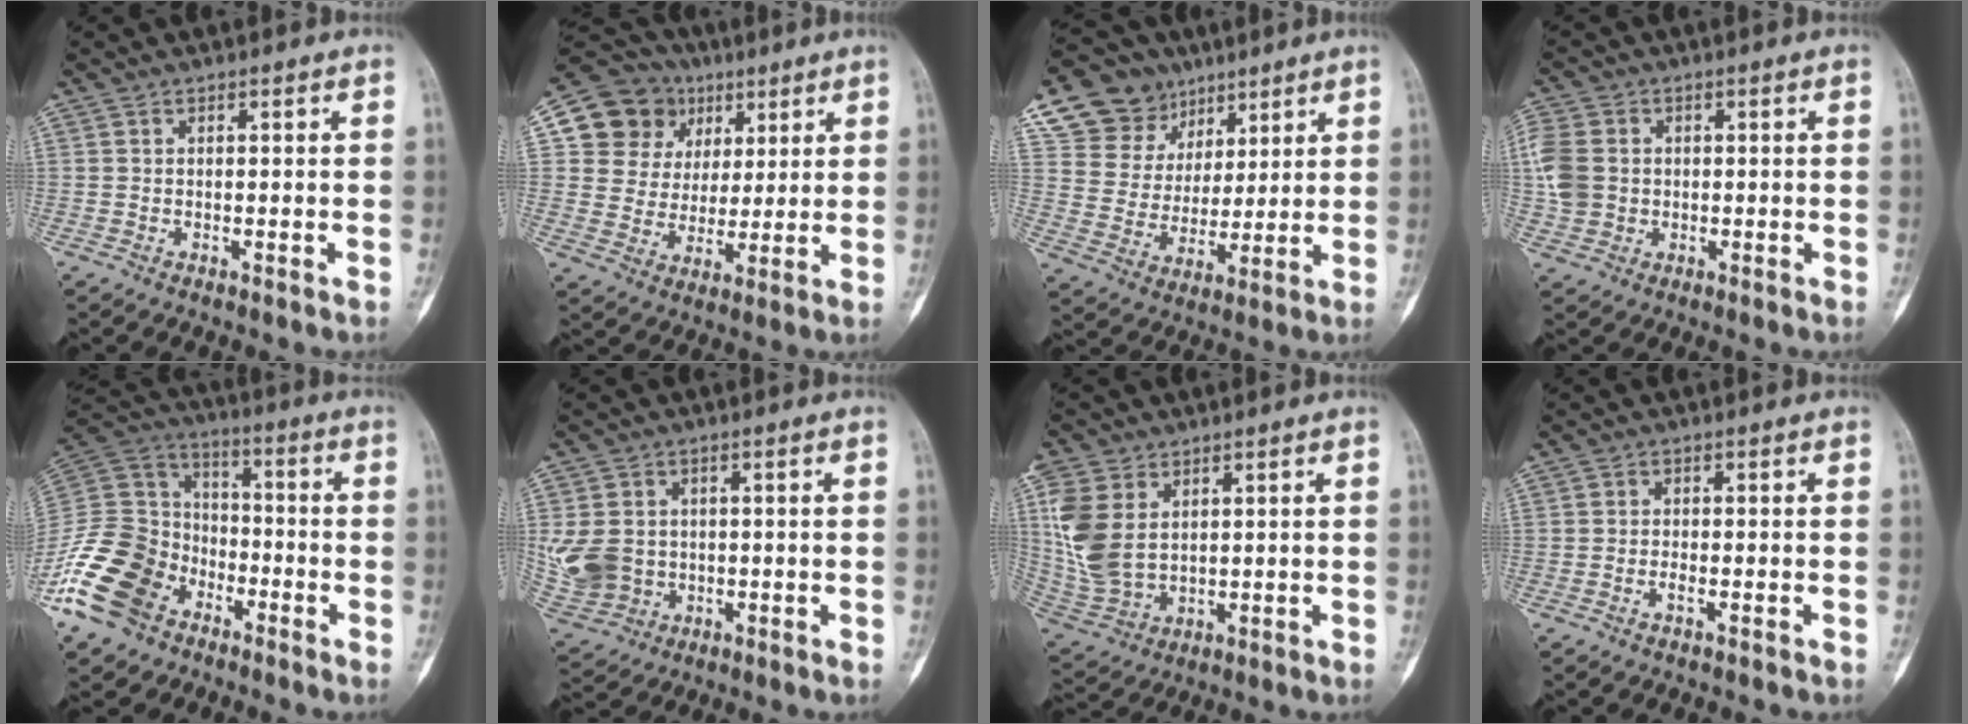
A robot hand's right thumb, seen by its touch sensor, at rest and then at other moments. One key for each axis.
{"total": 14.8, "fx": 5.7, "fy": 13.2, "fz": 3.7, "tx": -0.028, "ty": 0.010, "tz": 0.106}
{"total": 14.7, "fx": 8.7, "fy": 11.3, "fz": 3.8, "tx": -0.031, "ty": -0.023, "tz": 0.163}
{"total": 8.3, "fx": 0.6, "fy": 6.7, "fz": 4.9, "tx": -0.112, "ty": 0.006, "tz": 0.009}
{"total": 18.4, "fx": -10.0, "fy": 13.0, "fz": 8.4, "tx": -0.159, "ty": 0.072, "tz": -0.193}
{"total": 9.7, "fx": -0.1, "fy": 8.1, "fz": 5.5, "tx": -0.109, "ty": 0.002, "tz": 0.014}
{"total": 12.4, "fx": 3.4, "fy": 8.3, "fz": 8.5, "tx": -0.186, "ty": -0.012, "tz": 0.079}
{"total": 1.4, "fx": -0.8, "fy": 0.4, "fz": 1.0, "tx": -0.020, "ty": 0.003, "tz": -0.016}